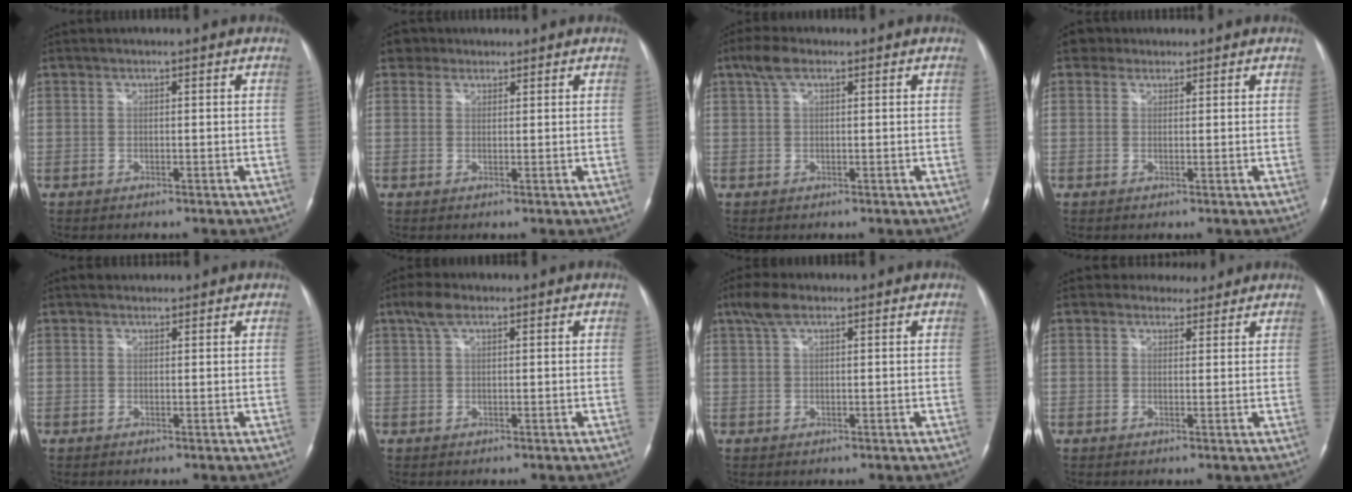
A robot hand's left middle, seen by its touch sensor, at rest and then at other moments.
{"total": 2.2, "force": [1.6, 1.5, 0.0], "torque": [0.004, 0.011, 0.023]}
{"total": 3.3, "force": [1.9, 1.2, 2.3], "torque": [-0.055, 0.021, 0.041]}
{"total": 2.1, "force": [1.5, 1.5, 0.0], "torque": [0.002, 0.012, 0.021]}
{"total": 1.5, "force": [1.4, 0.6, 0.2], "torque": [-0.004, 0.012, 0.021]}
{"total": 3.0, "force": [1.8, 1.1, 2.1], "torque": [-0.051, 0.018, 0.039]}
{"total": 3.6, "force": [2.3, 1.1, 2.5], "torque": [-0.061, 0.020, 0.049]}
{"total": 3.2, "force": [2.9, 1.3, 0.1], "torque": [0.003, 0.002, 0.040]}